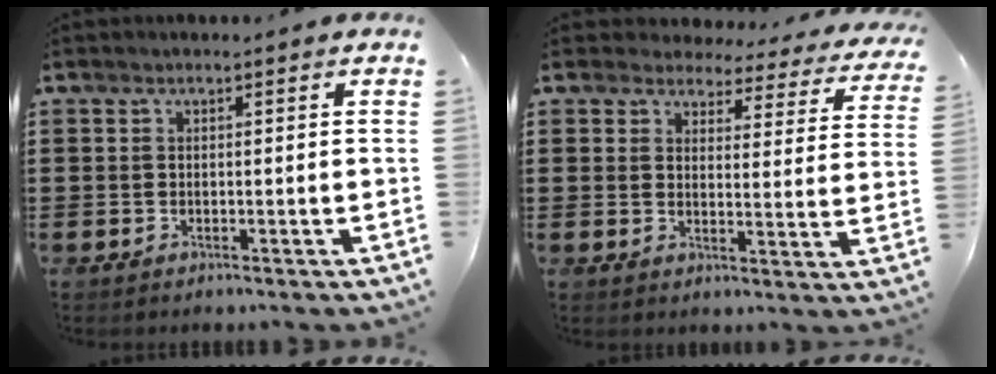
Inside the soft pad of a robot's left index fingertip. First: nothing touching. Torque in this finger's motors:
{"motor_torque": [2.14, 0.00, 0.41, 0.00]}